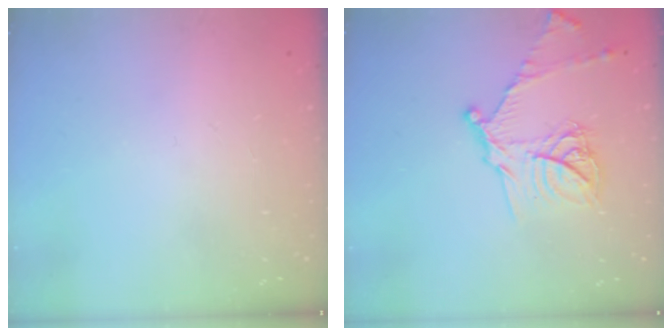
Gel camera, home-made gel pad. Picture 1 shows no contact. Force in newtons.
{"total": 15.4, "press": 15.4, "slide": 1.1}